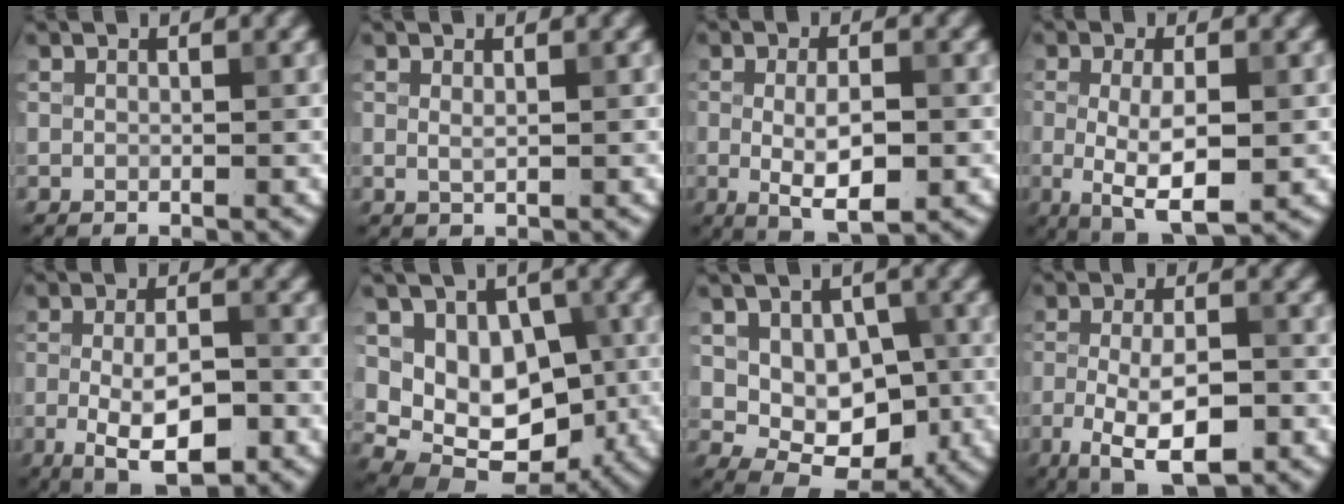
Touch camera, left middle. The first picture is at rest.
{"total": 0.8, "force": [0.3, 0.2, 0.7], "torque": [-0.013, -0.002, 0.005]}
{"total": 4.9, "force": [-0.7, 1.6, 4.6], "torque": [-0.080, -0.008, -0.011]}
{"total": 5.7, "force": [-0.9, 1.8, 5.3], "torque": [-0.101, -0.015, -0.013]}
{"total": 6.4, "force": [-2.1, 2.3, 5.6], "torque": [-0.096, -0.004, -0.035]}
{"total": 8.1, "force": [-0.1, 6.2, 5.2], "torque": [-0.065, -0.012, 0.005]}
{"total": 6.7, "force": [-0.1, 4.5, 4.9], "torque": [-0.072, -0.009, 0.005]}
{"total": 7.1, "force": [-3.0, 2.6, 5.9], "torque": [-0.107, -0.004, -0.051]}